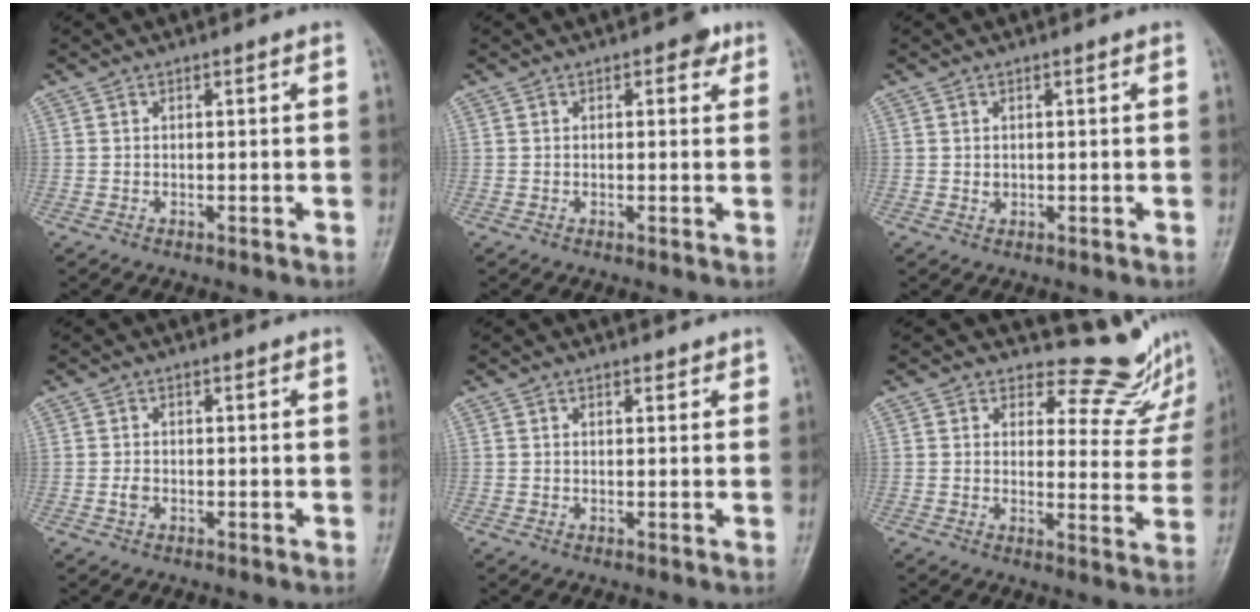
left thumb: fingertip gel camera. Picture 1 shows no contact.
{"total": 2.1, "force": [1.1, 1.4, 1.2], "torque": [0.002, -0.001, 0.009]}
{"total": 0.9, "force": [0.3, 0.8, 0.4], "torque": [-0.001, -0.001, 0.005]}
{"total": 1.2, "force": [-0.3, 0.9, 0.8], "torque": [-0.014, 0.000, -0.006]}
{"total": 1.3, "force": [1.1, 0.7, 0.3], "torque": [0.007, -0.007, 0.011]}
{"total": 10.4, "force": [9.8, 3.2, 1.0], "torque": [0.022, -0.107, 0.105]}